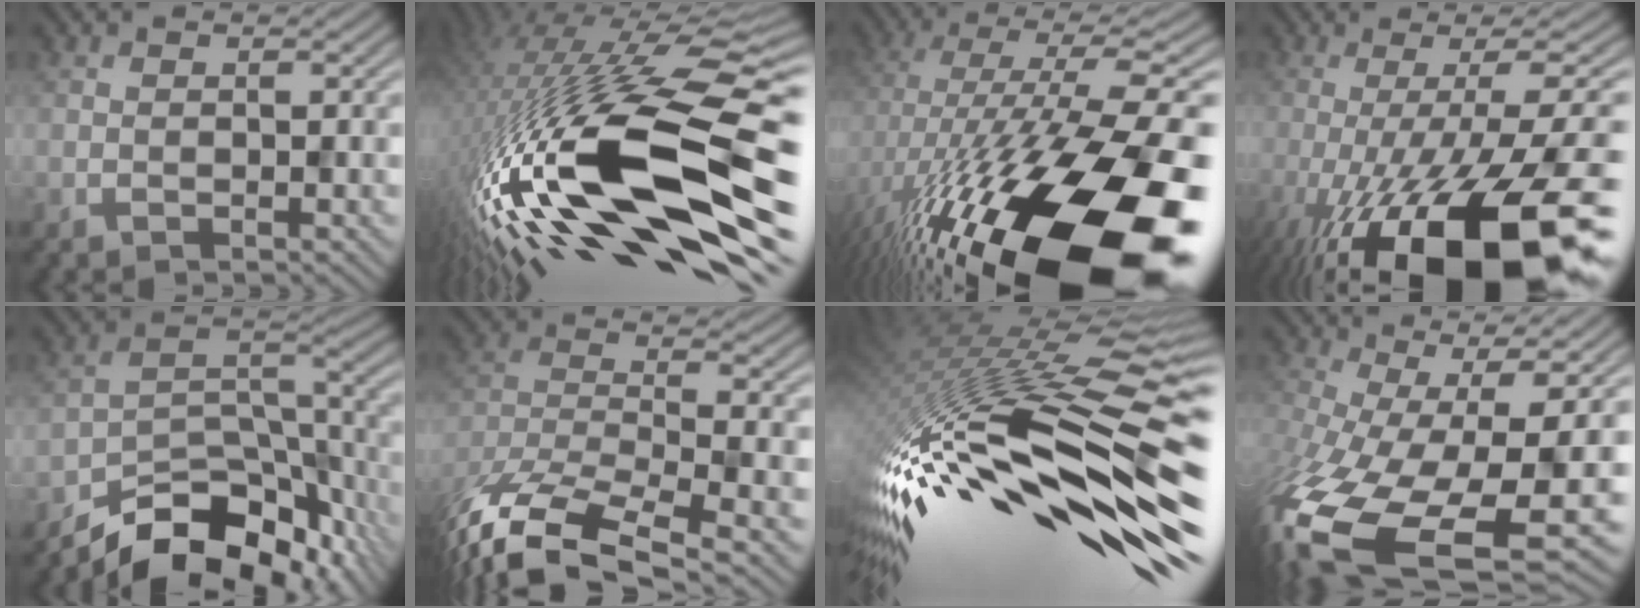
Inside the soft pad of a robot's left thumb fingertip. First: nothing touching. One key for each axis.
{"total": 19.3, "fx": -4.7, "fy": 6.0, "fz": 17.8, "tx": -0.331, "ty": -0.012, "tz": -0.083}
{"total": 19.6, "fx": -8.6, "fy": 7.7, "fz": 15.9, "tx": -0.281, "ty": -0.035, "tz": -0.123}
{"total": 19.8, "fx": -8.9, "fy": 5.3, "fz": 16.8, "tx": -0.239, "ty": -0.008, "tz": -0.150}
{"total": 12.4, "fx": -10.1, "fy": 5.1, "fz": 5.0, "tx": -0.073, "ty": -0.003, "tz": -0.169}
{"total": 15.0, "fx": -11.1, "fy": 5.0, "fz": 8.7, "tx": -0.206, "ty": -0.034, "tz": -0.164}
{"total": 17.2, "fx": -5.0, "fy": 5.4, "fz": 15.6, "tx": -0.289, "ty": -0.044, "tz": -0.076}
{"total": 15.9, "fx": -6.1, "fy": 7.1, "fz": 12.9, "tx": -0.310, "ty": -0.058, "tz": -0.072}